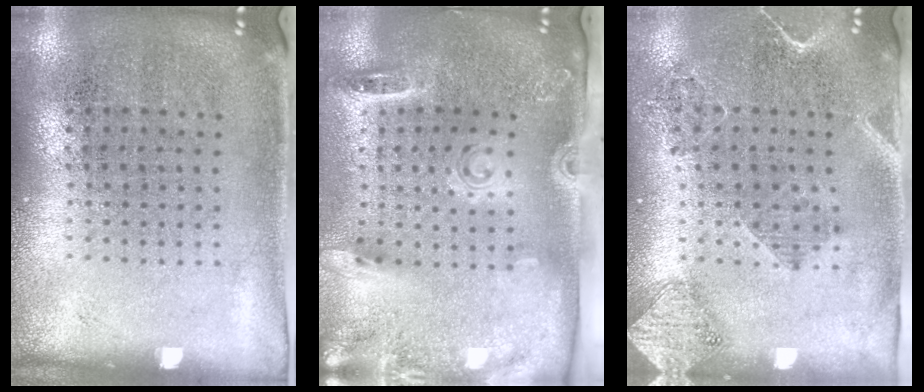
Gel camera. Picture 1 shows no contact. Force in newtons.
{"total": 2.8, "press": 1.9, "slide": 2.0}
{"total": 1.8, "press": 1.7, "slide": 0.8}